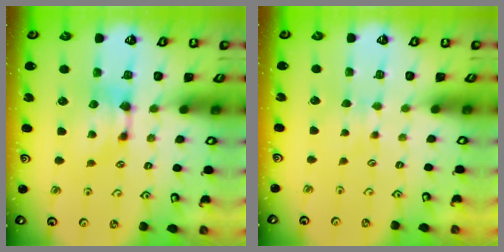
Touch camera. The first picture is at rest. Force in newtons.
{"total": 2.3, "press": 2.2, "slide": 0.3}